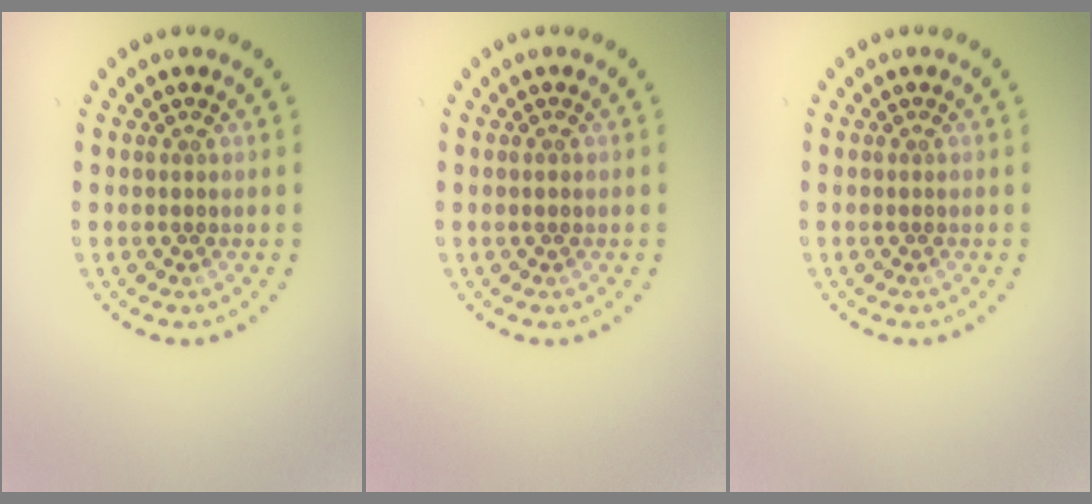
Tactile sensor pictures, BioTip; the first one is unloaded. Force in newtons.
{"total": 0.6, "press": 0.6, "slide": 0.0}
{"total": 0.0}